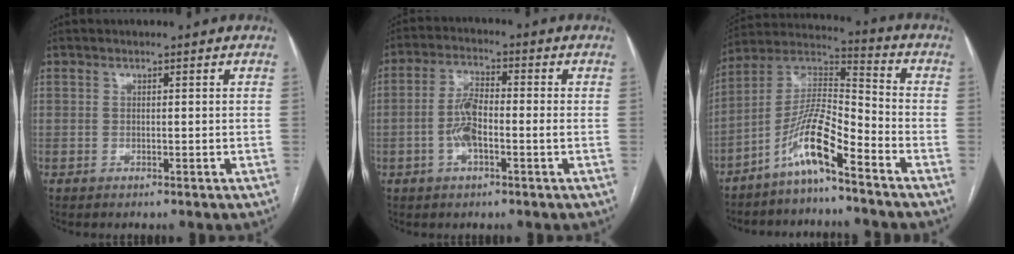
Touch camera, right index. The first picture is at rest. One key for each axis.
{"total": 5.9, "fx": -1.3, "fy": 1.7, "fz": 5.5, "tx": -0.118, "ty": 0.011, "tz": -0.029}
{"total": 10.4, "fx": -6.7, "fy": 1.0, "fz": 8.0, "tx": -0.166, "ty": 0.013, "tz": -0.133}